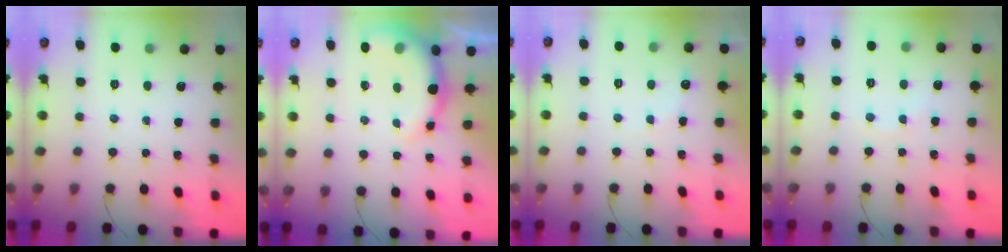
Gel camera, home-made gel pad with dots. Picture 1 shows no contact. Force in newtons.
{"total": 7.2, "press": 7.1, "slide": 1.3}
{"total": 6.8, "press": 6.6, "slide": 1.5}
{"total": 3.0, "press": 2.9, "slide": 0.9}